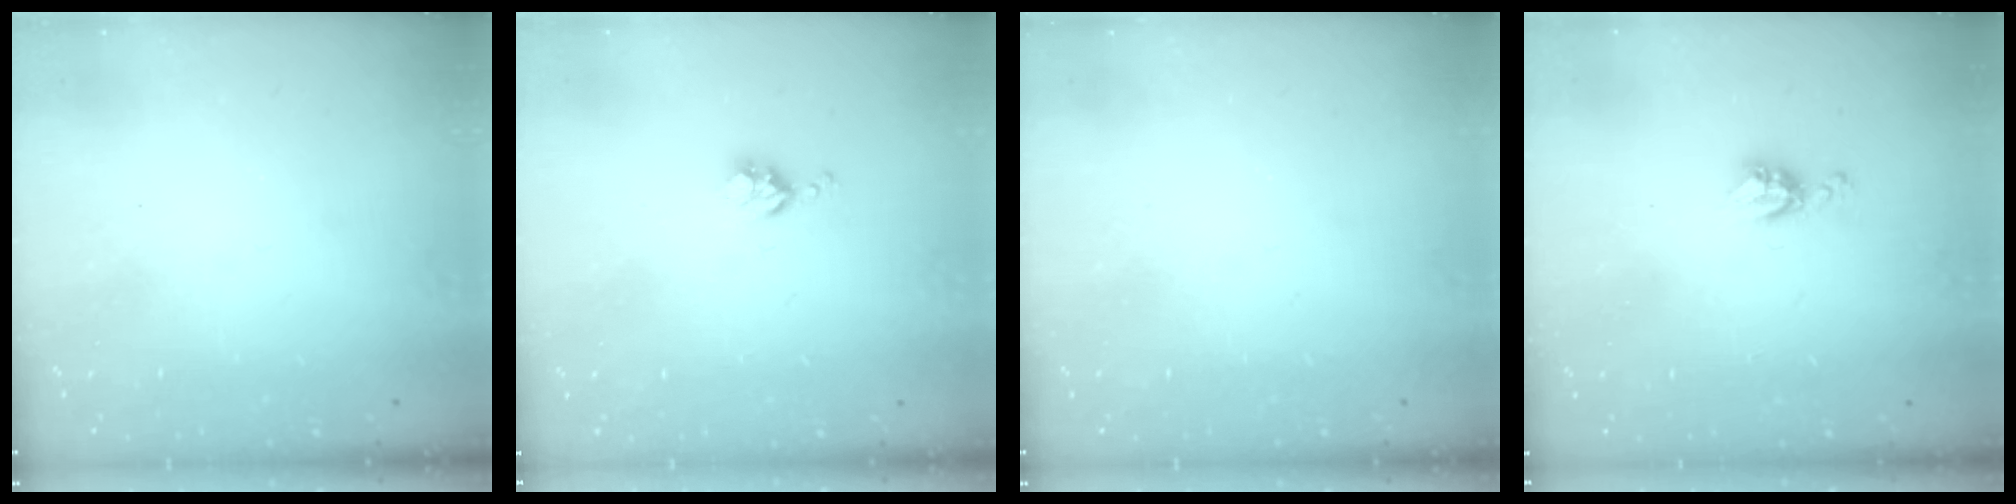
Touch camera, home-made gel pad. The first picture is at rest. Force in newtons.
{"total": 3.5, "press": 3.5, "slide": 0.4}
{"total": 0.0}
{"total": 5.1, "press": 5.1, "slide": 0.5}